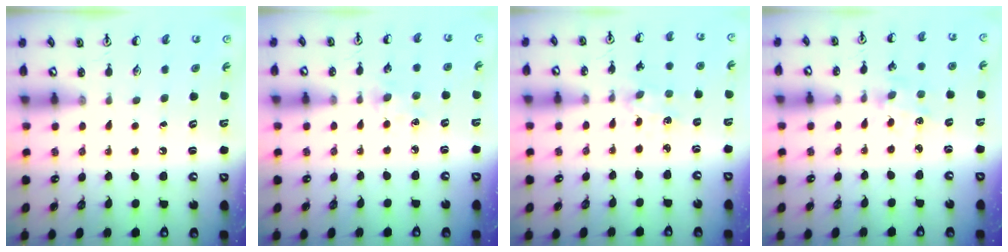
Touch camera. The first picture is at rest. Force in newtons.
{"total": 5.1, "press": 5.0, "slide": 0.8}
{"total": 1.8, "press": 1.8, "slide": 0.3}
{"total": 2.0, "press": 2.0, "slide": 0.3}